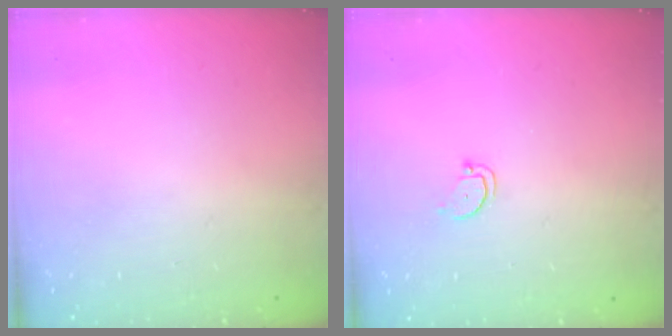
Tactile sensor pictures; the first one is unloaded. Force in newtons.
{"total": 2.0, "press": 2.0, "slide": 0.2}